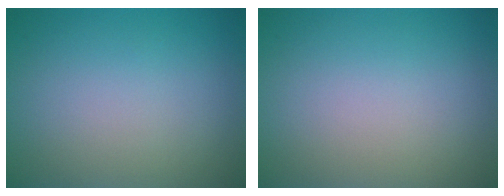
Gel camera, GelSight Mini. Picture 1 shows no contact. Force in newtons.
{"total": 0.0}